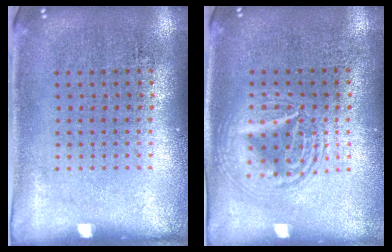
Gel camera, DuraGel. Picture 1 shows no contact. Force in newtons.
{"total": 2.8, "press": 2.8, "slide": 0.4}